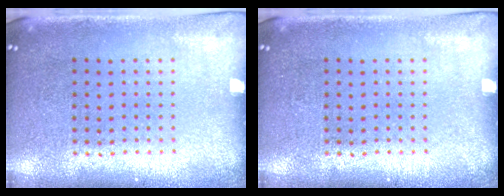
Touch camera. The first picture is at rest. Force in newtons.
{"total": 0.0}